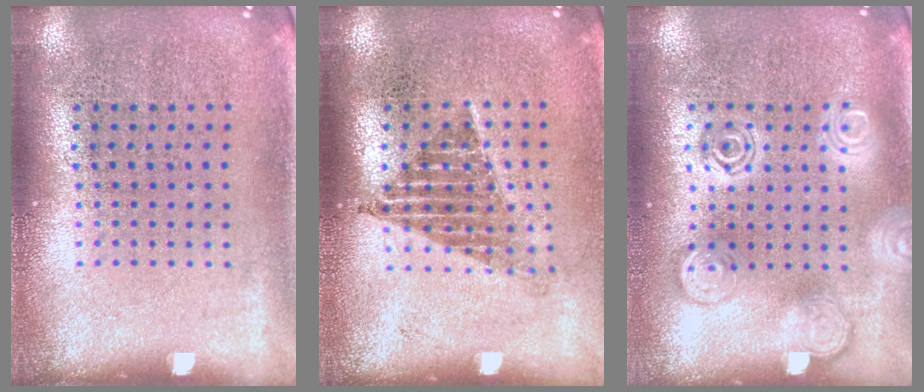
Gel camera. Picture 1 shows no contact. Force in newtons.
{"total": 1.2, "press": 1.0, "slide": 0.8}
{"total": 3.1, "press": 3.1, "slide": 0.4}